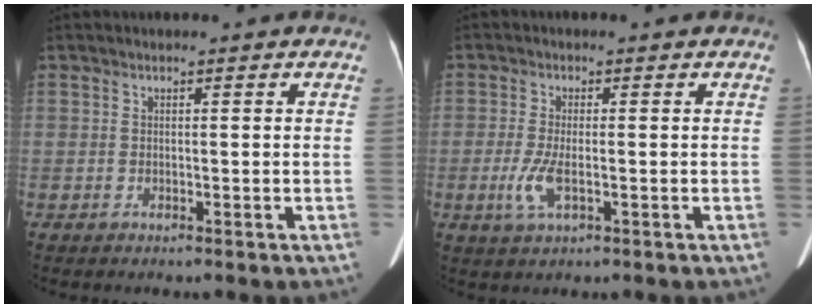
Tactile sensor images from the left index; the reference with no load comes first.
{"total": 4.0, "force": [-1.2, 1.2, 3.6], "torque": [-0.089, -0.009, -0.022]}